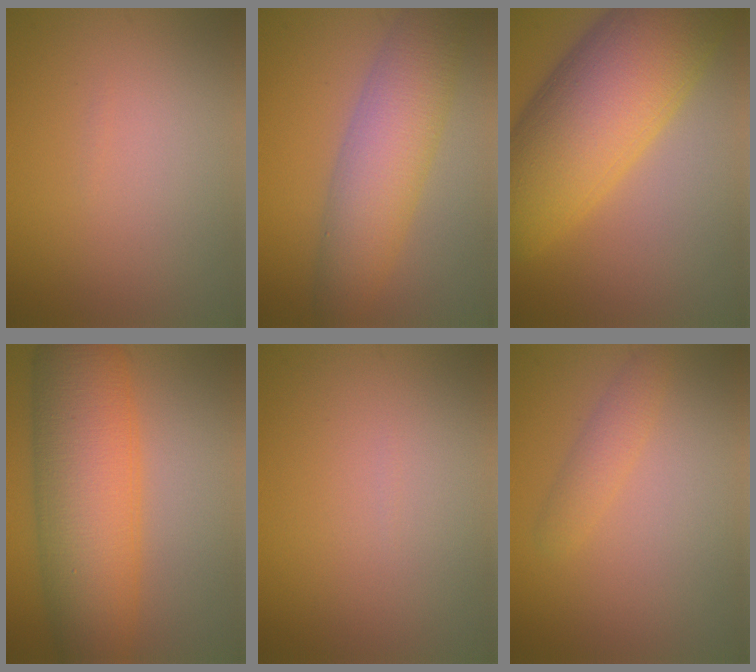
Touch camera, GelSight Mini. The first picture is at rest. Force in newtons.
{"total": 6.8, "press": 6.8, "slide": 0.2}
{"total": 13.9, "press": 13.9, "slide": 0.4}
{"total": 10.8, "press": 10.8, "slide": 0.2}
{"total": 0.0}
{"total": 1.8, "press": 1.8, "slide": 0.1}